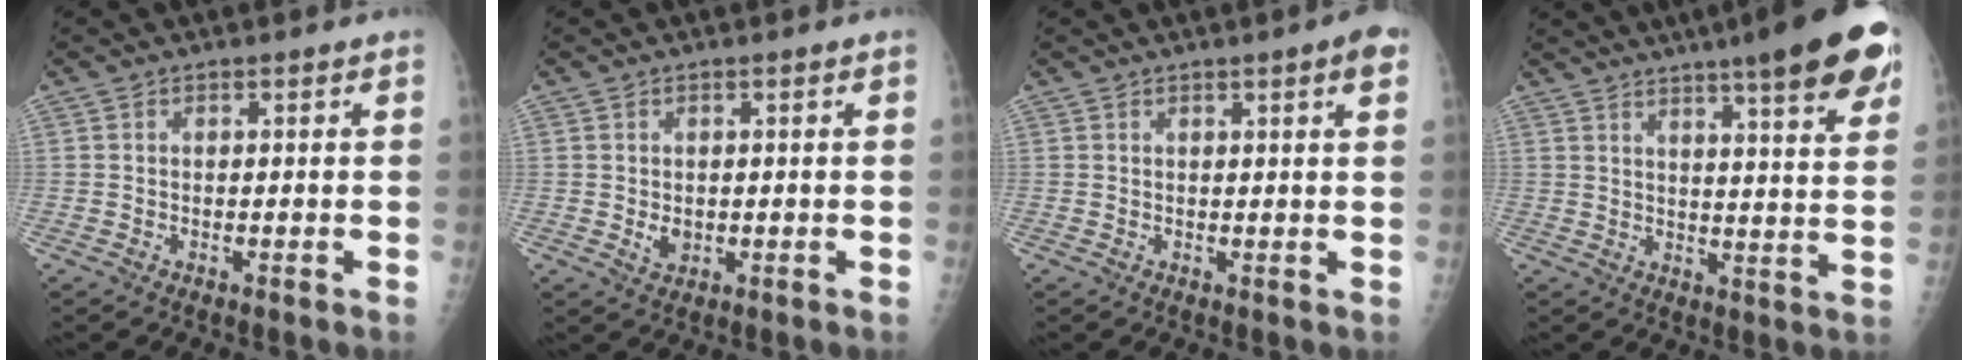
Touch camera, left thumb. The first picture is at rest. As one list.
[{"total": 2.3, "force": [0.0, 1.8, 1.5], "torque": [-0.017, -0.004, 0.007]}, {"total": 3.9, "force": [1.9, 0.3, 3.3], "torque": [-0.040, -0.004, 0.022]}, {"total": 18.3, "force": [11.5, 2.8, 14.0], "torque": [-0.172, -0.036, 0.144]}]